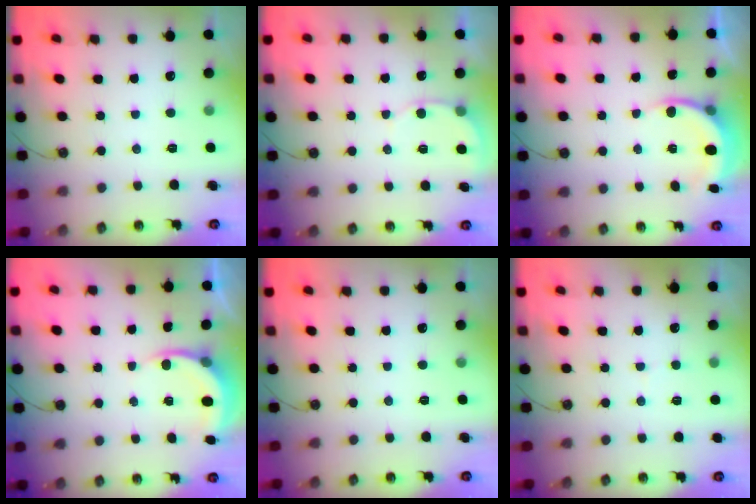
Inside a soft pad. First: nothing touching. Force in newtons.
{"total": 5.2, "press": 5.2, "slide": 0.3}
{"total": 6.3, "press": 6.2, "slide": 1.0}
{"total": 5.7, "press": 5.7, "slide": 0.3}
{"total": 0.0}
{"total": 2.8, "press": 2.6, "slide": 1.0}